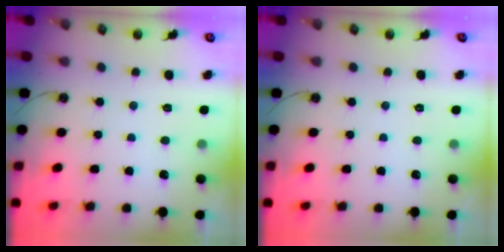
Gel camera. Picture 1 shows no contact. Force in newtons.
{"total": 0.0}